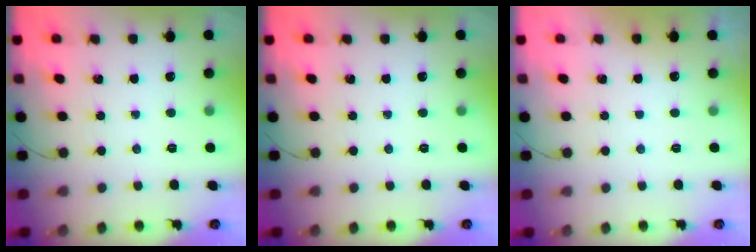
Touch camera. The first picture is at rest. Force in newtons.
{"total": 0.0}
{"total": 3.0, "press": 3.0, "slide": 0.1}